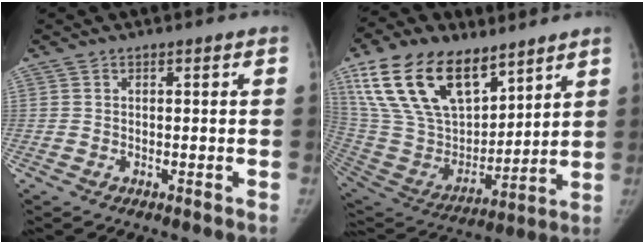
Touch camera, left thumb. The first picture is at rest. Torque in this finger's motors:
{"motor_torque": [2.82, 1.88, 2.13, -0.64, 0.81]}